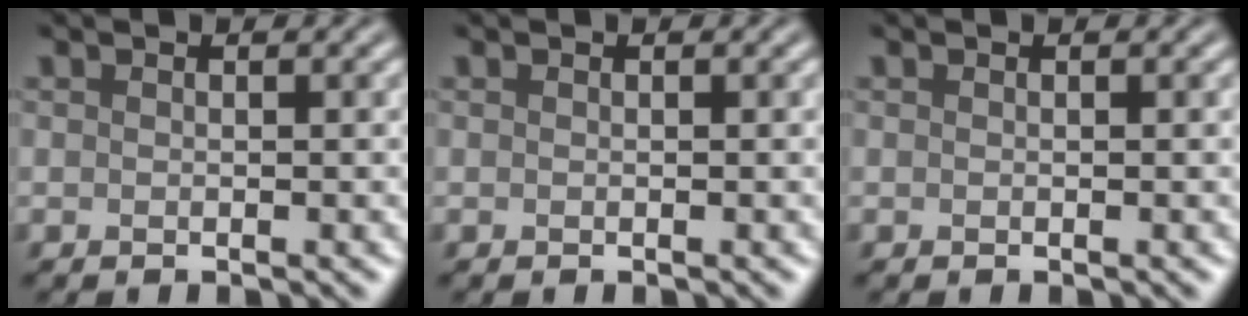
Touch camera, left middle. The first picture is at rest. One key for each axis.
{"total": 0.0}
{"total": 0.0}